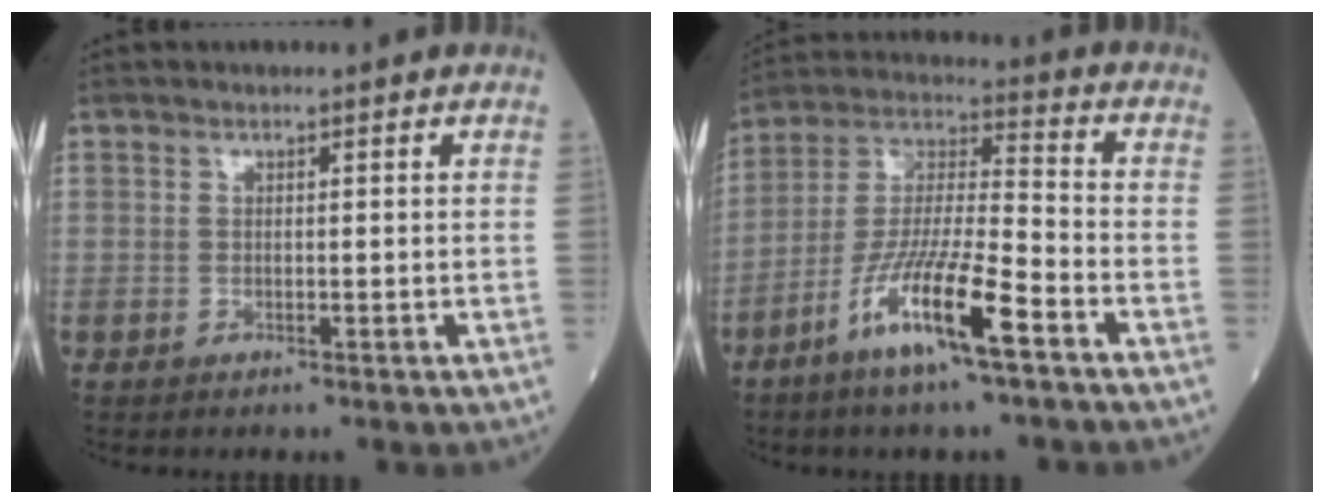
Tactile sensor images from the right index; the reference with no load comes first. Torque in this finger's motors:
{"motor_torque": [1.30, -0.84, 0.47, 0.21]}